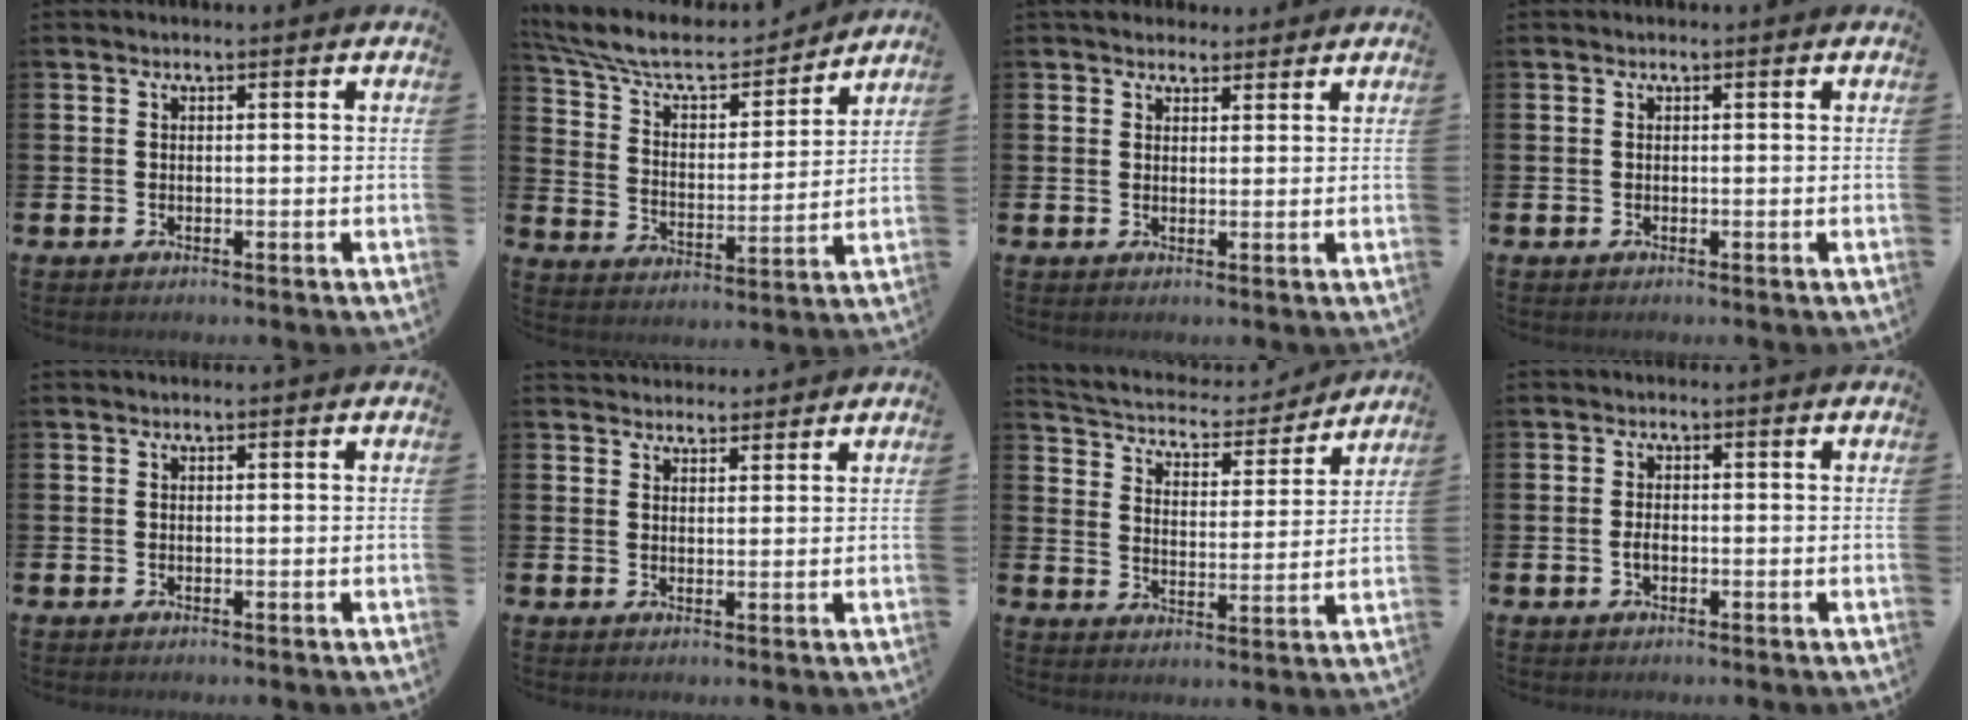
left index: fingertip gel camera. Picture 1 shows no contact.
{"total": 9.7, "force": [8.5, 2.9, 3.7], "torque": [-0.111, -0.056, 0.144]}
{"total": 3.3, "force": [3.0, 1.4, 0.1], "torque": [0.005, -0.010, 0.053]}
{"total": 0.0}
{"total": 0.0}
{"total": 3.0, "force": [2.8, 0.9, -0.2], "torque": [0.008, -0.014, 0.050]}
{"total": 5.5, "force": [5.1, 1.8, 0.7], "torque": [-0.040, -0.046, 0.081]}
{"total": 1.4, "force": [-0.4, 0.8, 1.1], "torque": [-0.016, 0.001, -0.010]}